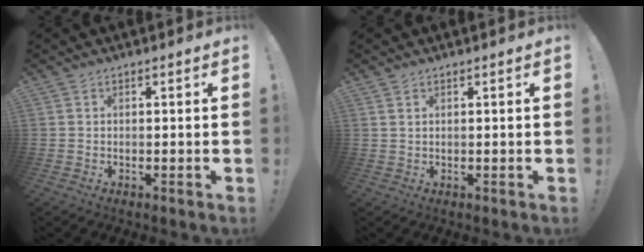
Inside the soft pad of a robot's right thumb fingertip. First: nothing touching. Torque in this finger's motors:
{"motor_torque": [-0.19, -0.17, 0.07, 0.07, 0.08]}